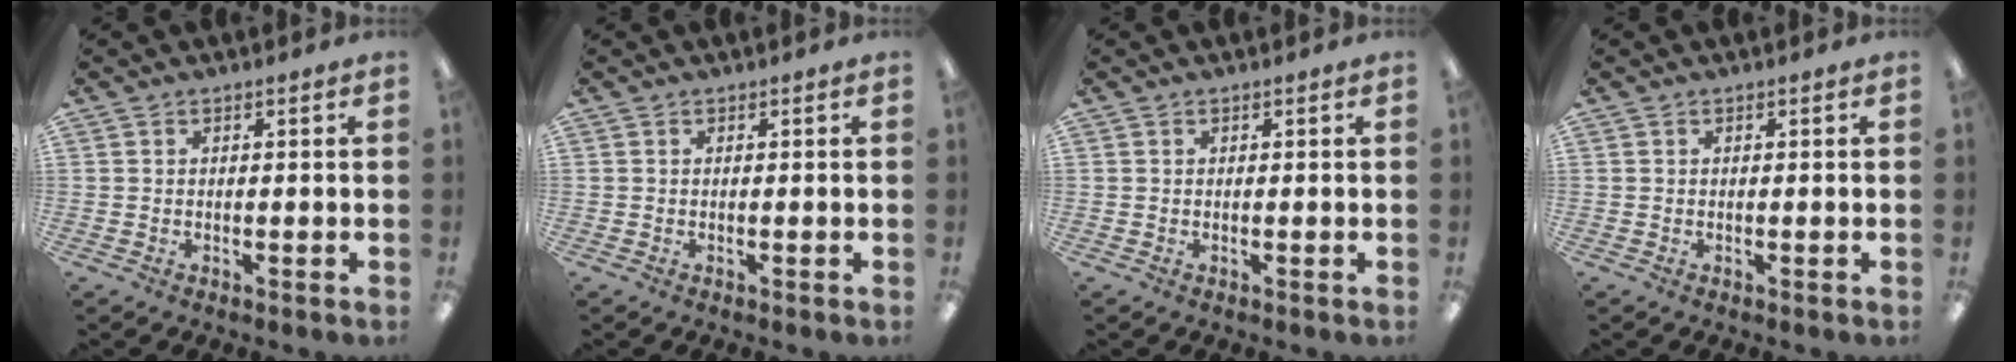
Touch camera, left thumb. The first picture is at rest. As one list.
[{"total": 0.0}, {"total": 0.0}, {"total": 0.0}]